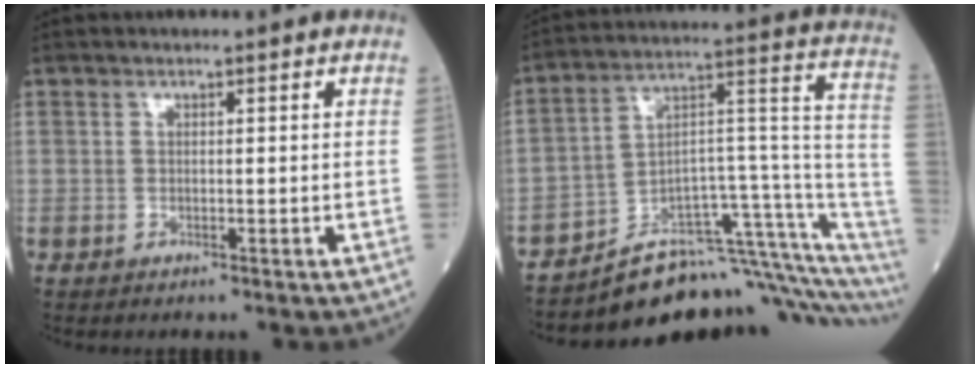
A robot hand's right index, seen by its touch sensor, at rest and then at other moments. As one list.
[{"total": 17.2, "force": [-14.5, 3.1, 8.7], "torque": [-0.055, 0.086, -0.208]}]